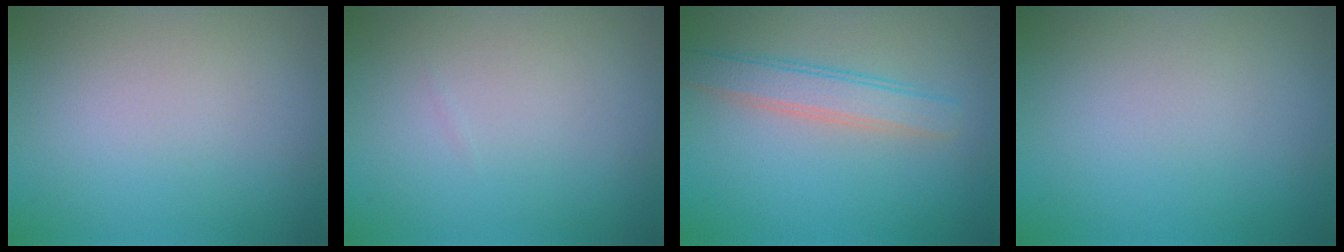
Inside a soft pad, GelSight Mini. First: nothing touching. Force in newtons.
{"total": 0.0}
{"total": 3.1, "press": 3.1, "slide": 0.0}
{"total": 0.0}